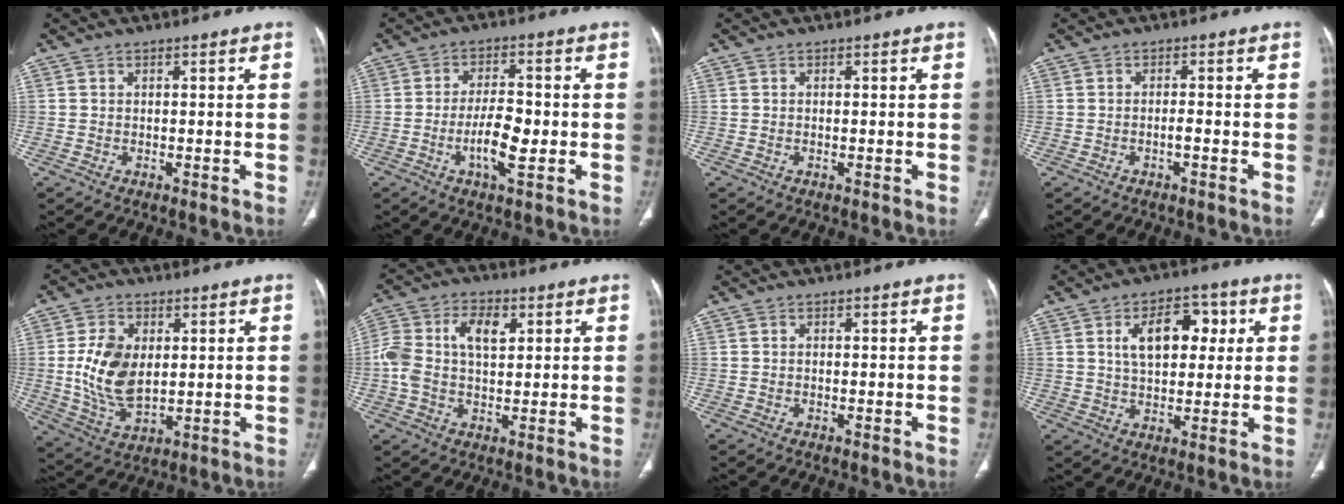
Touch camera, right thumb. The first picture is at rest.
{"total": 7.2, "force": [-1.7, 2.5, 6.6], "torque": [-0.117, 0.005, -0.031]}
{"total": 0.0}
{"total": 1.3, "force": [-0.6, 0.2, 1.1], "torque": [-0.022, 0.004, -0.011]}
{"total": 11.5, "force": [1.2, 7.1, 9.1], "torque": [-0.168, -0.013, 0.032]}
{"total": 10.1, "force": [1.8, 6.1, 7.9], "torque": [-0.162, 0.021, 0.032]}
{"total": 0.0}
{"total": 11.0, "force": [3.0, 6.6, 8.3], "torque": [-0.094, 0.007, 0.045]}